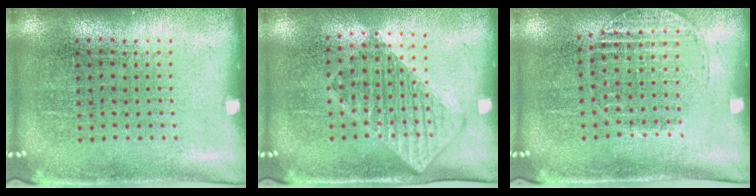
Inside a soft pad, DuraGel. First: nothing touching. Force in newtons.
{"total": 1.3, "press": 1.1, "slide": 0.6}
{"total": 1.2, "press": 1.1, "slide": 0.4}